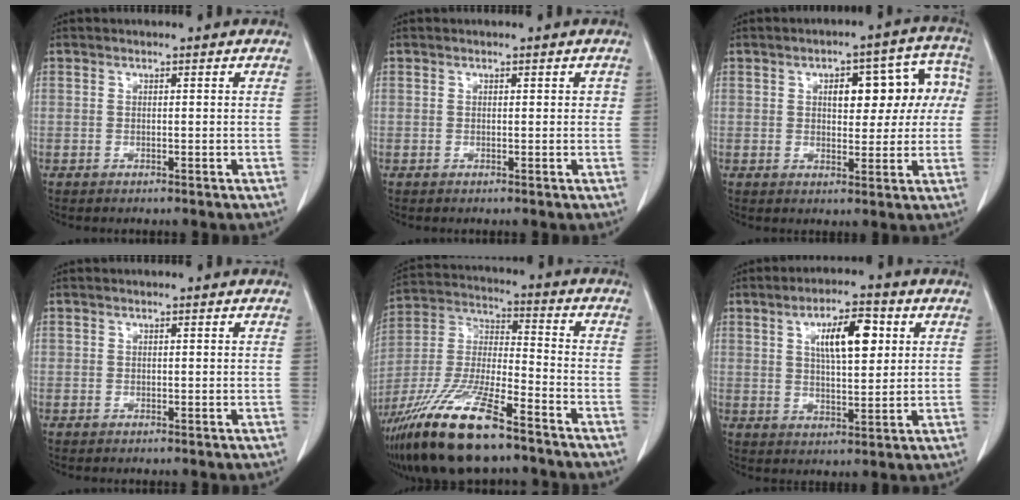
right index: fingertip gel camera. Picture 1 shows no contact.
{"total": 0.9, "force": [0.2, 0.6, 0.6], "torque": [-0.003, 0.005, 0.003]}
{"total": 10.3, "force": [1.9, 4.9, 8.9], "torque": [-0.098, 0.044, 0.026]}
{"total": 0.0}
{"total": 19.0, "force": [-13.1, 3.8, 13.3], "torque": [-0.305, -0.035, -0.245]}
{"total": 8.8, "force": [2.9, 2.8, 7.8], "torque": [-0.130, 0.010, 0.052]}